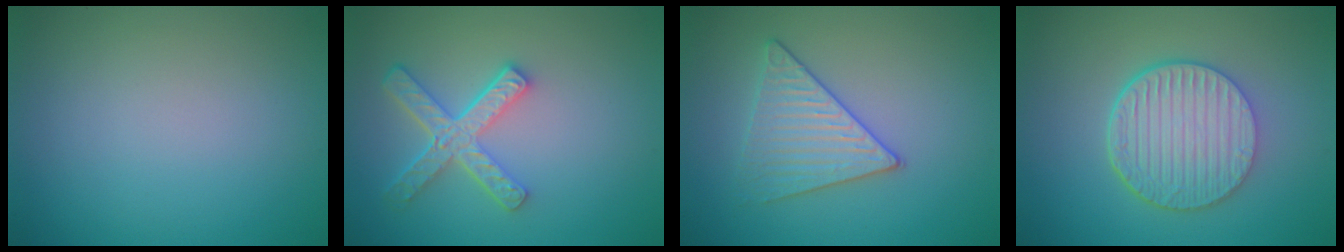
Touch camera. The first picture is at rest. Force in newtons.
{"total": 4.8, "press": 3.6, "slide": 3.1}
{"total": 3.2, "press": 3.2, "slide": 0.3}
{"total": 6.5, "press": 4.8, "slide": 4.5}